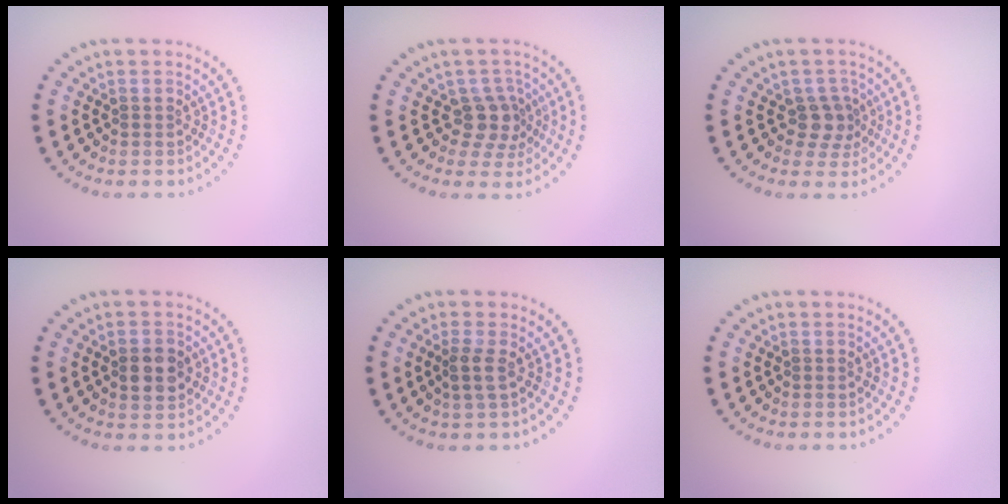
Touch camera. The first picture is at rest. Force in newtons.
{"total": 2.9, "press": 2.3, "slide": 1.8}
{"total": 2.5, "press": 1.9, "slide": 1.6}
{"total": 2.6, "press": 2.6, "slide": 0.2}
{"total": 1.7, "press": 1.4, "slide": 1.0}
{"total": 0.0}